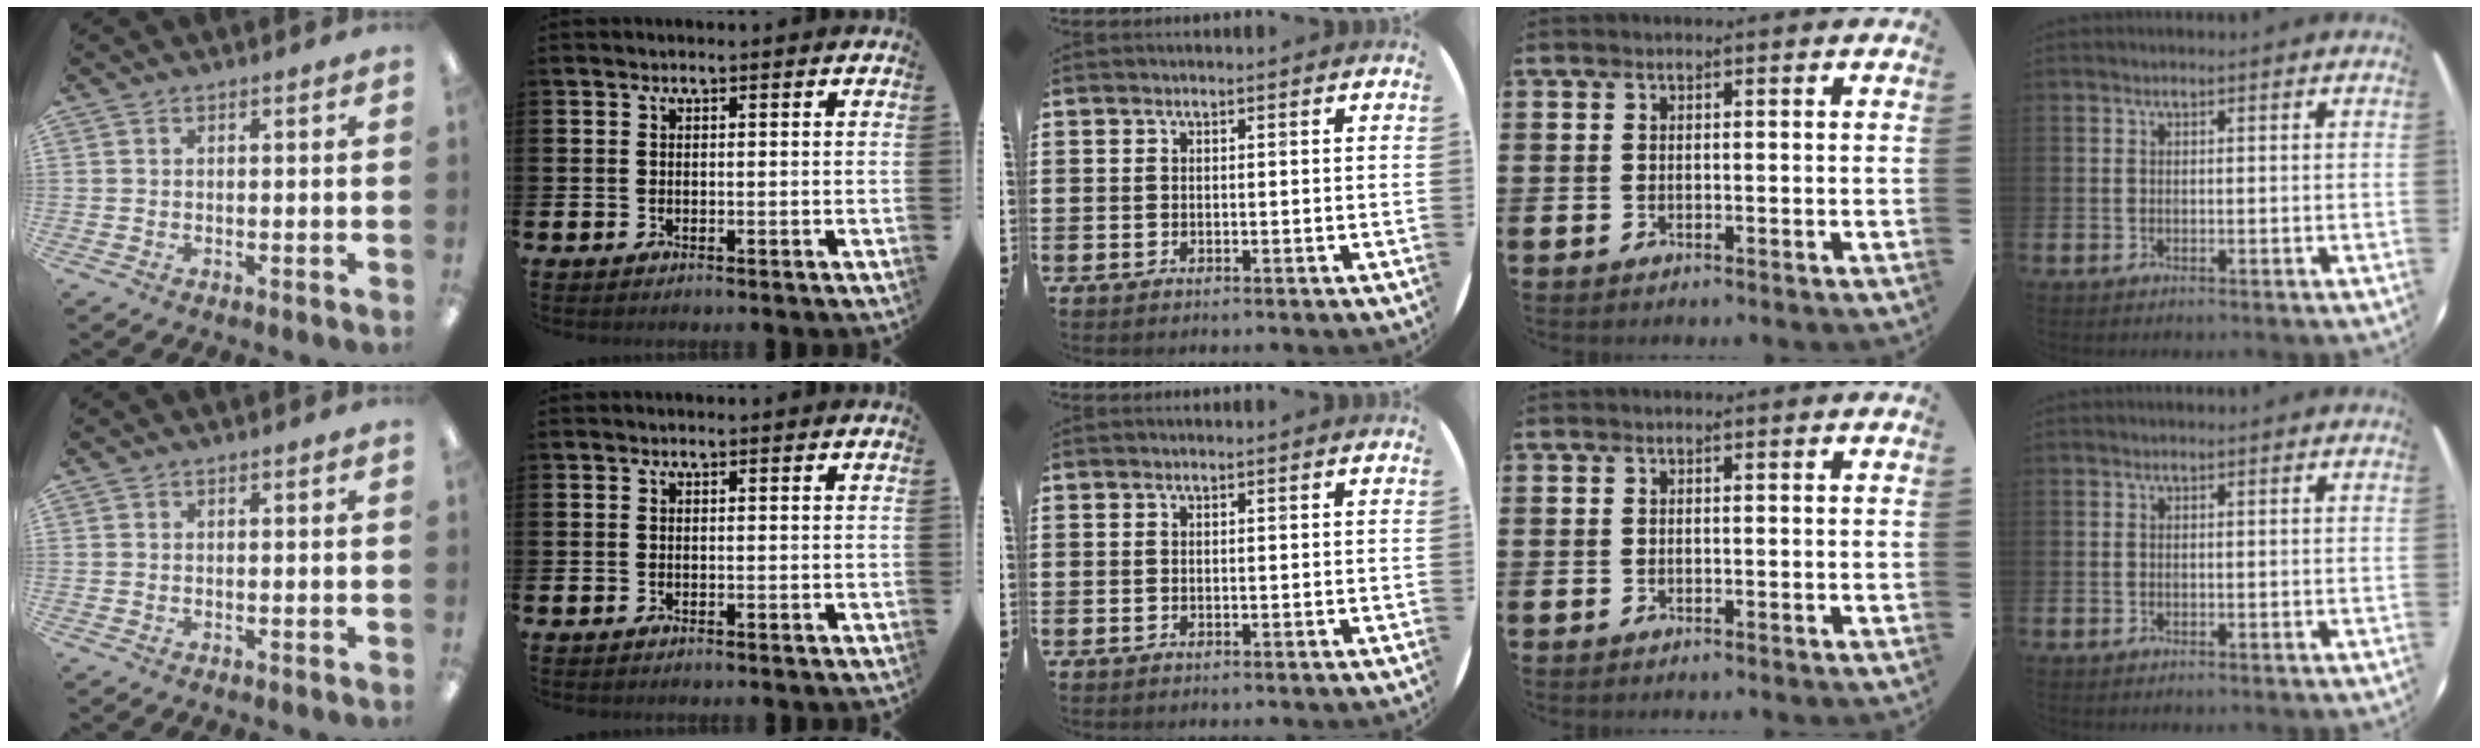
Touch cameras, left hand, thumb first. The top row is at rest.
{}